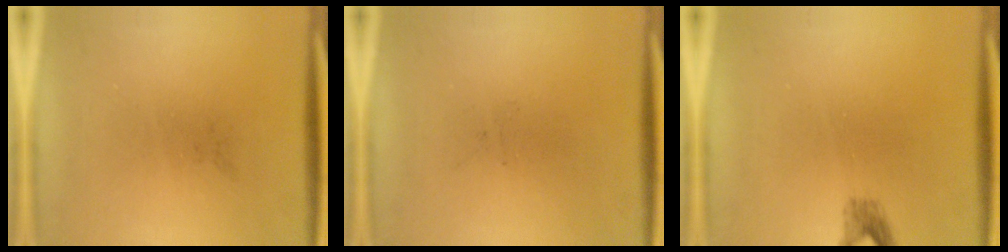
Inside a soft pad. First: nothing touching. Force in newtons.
{"total": 0.0}
{"total": 1.5}